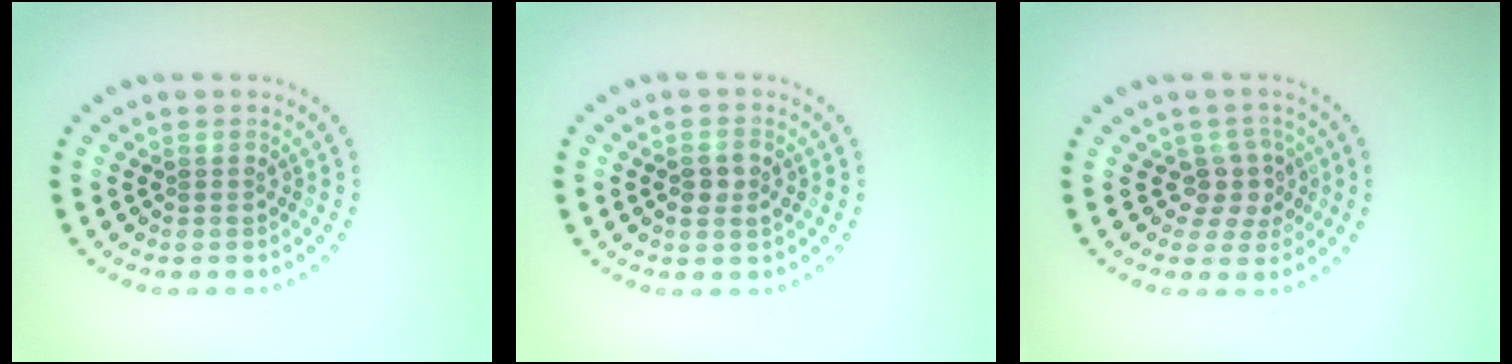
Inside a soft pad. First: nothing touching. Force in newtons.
{"total": 1.9, "press": 1.8, "slide": 0.5}
{"total": 2.9, "press": 2.2, "slide": 1.8}